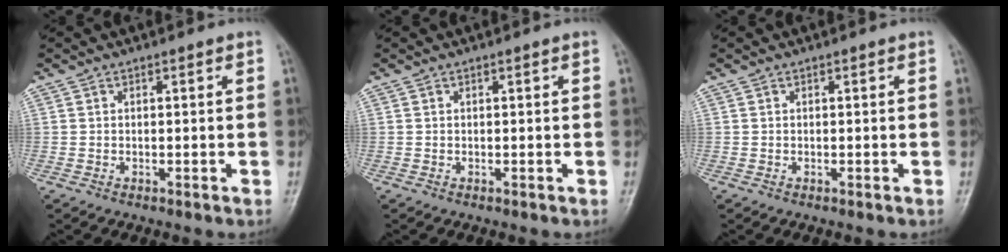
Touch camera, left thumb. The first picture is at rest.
{"total": 0.0}
{"total": 0.0}